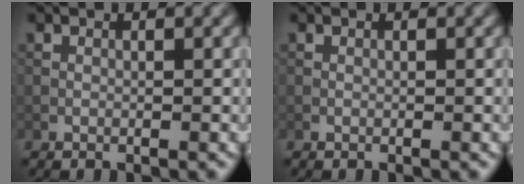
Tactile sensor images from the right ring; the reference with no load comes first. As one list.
[{"total": 0.0}]